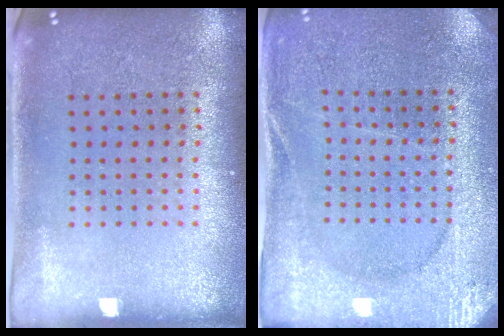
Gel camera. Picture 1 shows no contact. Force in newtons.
{"total": 2.7, "press": 2.7, "slide": 0.3}